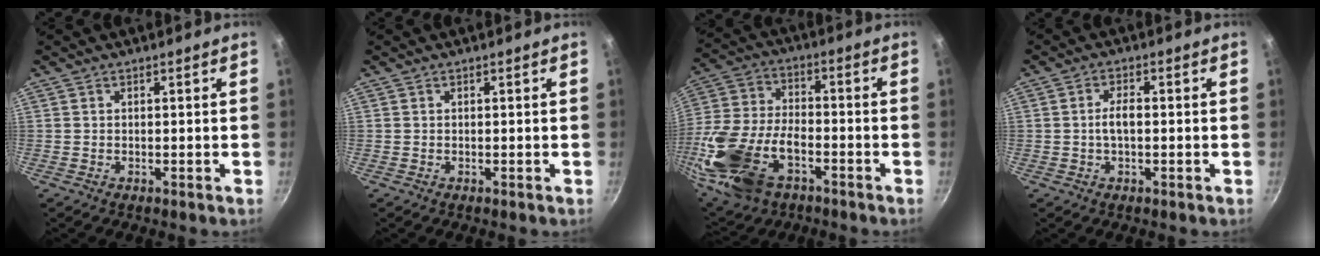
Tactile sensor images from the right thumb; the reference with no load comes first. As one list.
[{"total": 0.0}, {"total": 21.3, "force": [-8.3, 12.5, 15.1], "torque": [-0.325, 0.017, -0.159]}, {"total": 3.2, "force": [-0.3, 1.4, 2.8], "torque": [-0.052, 0.011, -0.007]}]